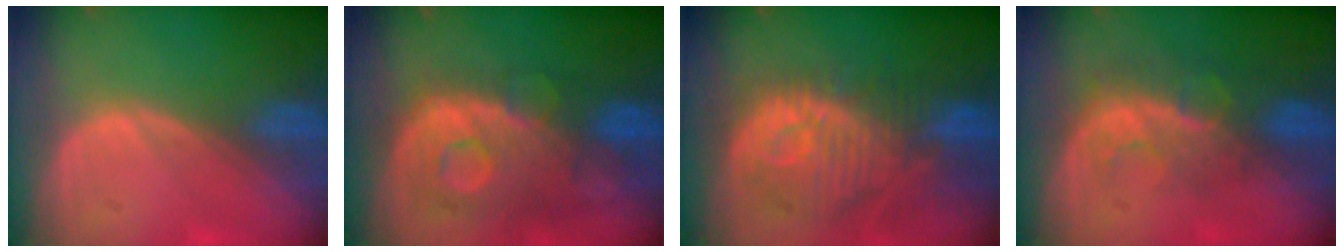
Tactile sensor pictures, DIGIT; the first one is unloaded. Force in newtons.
{"total": 11.3, "press": 9.8, "slide": 5.7}
{"total": 12.2, "press": 10.9, "slide": 5.4}
{"total": 8.2, "press": 7.0, "slide": 4.3}